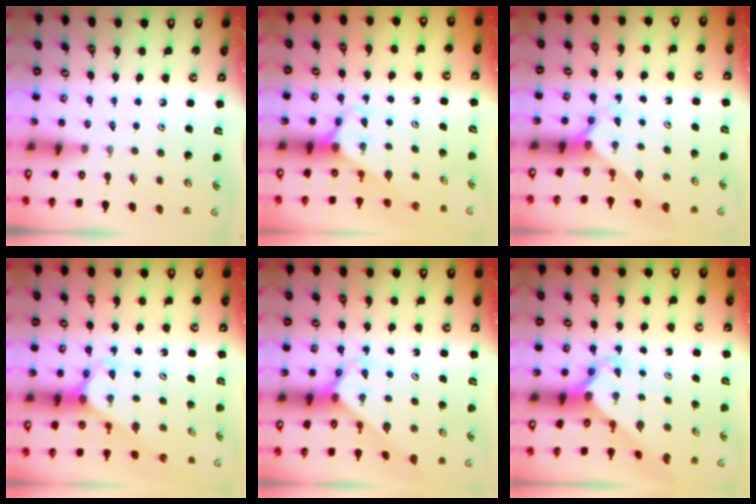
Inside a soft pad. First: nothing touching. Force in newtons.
{"total": 2.7, "press": 2.7, "slide": 0.2}
{"total": 2.0, "press": 2.0, "slide": 0.2}
{"total": 2.6, "press": 2.6, "slide": 0.2}
{"total": 2.7, "press": 2.7, "slide": 0.1}
{"total": 2.6, "press": 2.6, "slide": 0.2}